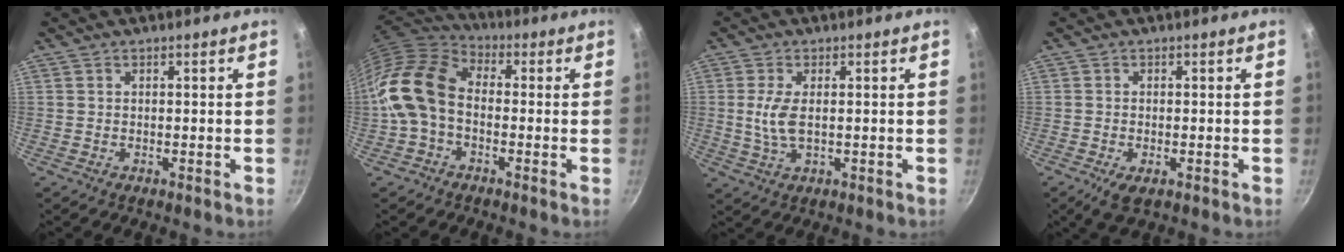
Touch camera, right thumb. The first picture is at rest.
{"total": 13.4, "force": [-2.0, 9.3, 9.4], "torque": [-0.163, 0.040, -0.063]}
{"total": 5.2, "force": [0.3, 2.3, 4.7], "torque": [-0.101, -0.003, 0.006]}
{"total": 3.5, "force": [-1.6, 1.5, 2.8], "torque": [-0.054, -0.006, -0.024]}